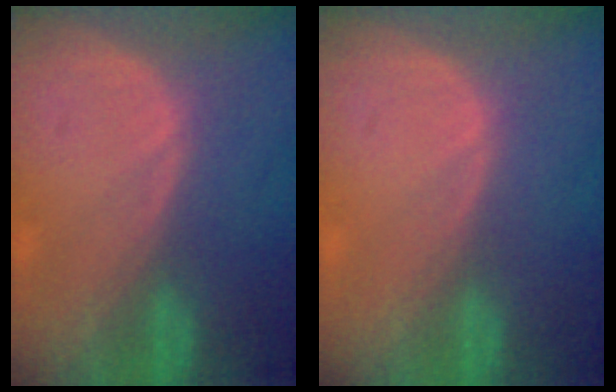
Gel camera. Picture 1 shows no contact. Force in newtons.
{"total": 0.0}